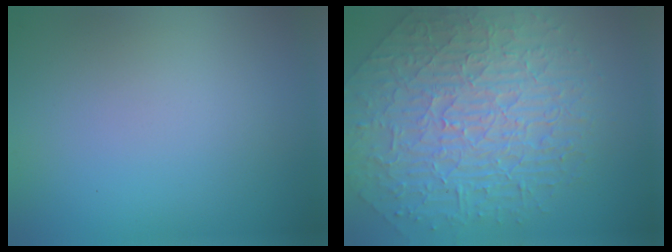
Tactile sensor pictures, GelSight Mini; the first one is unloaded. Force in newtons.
{"total": 9.6, "press": 7.0, "slide": 6.5}